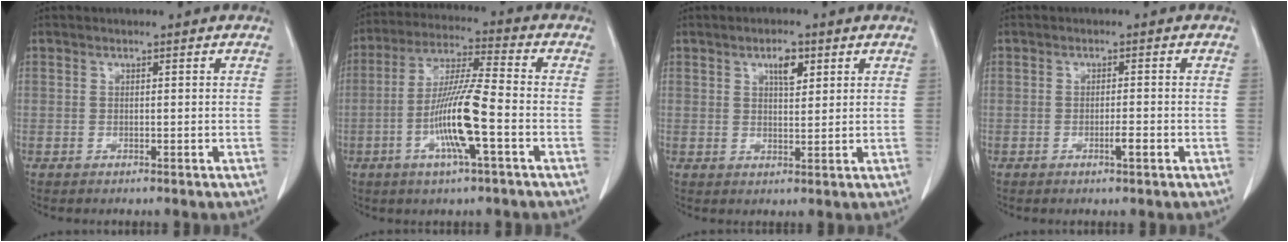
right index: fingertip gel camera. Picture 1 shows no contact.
{"total": 11.9, "force": [-3.6, 0.3, 11.4], "torque": [-0.222, -0.005, -0.072]}
{"total": 3.6, "force": [1.8, 1.4, 2.7], "torque": [-0.045, -0.001, 0.031]}
{"total": 2.0, "force": [-0.9, 0.1, 1.8], "torque": [-0.032, -0.002, -0.015]}